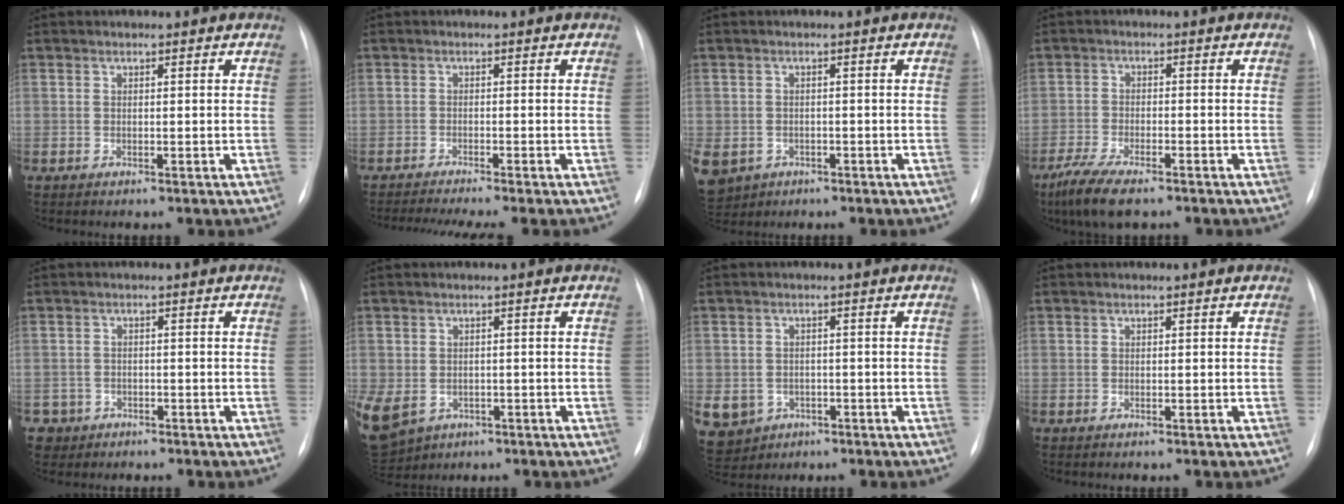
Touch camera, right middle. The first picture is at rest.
{"total": 8.3, "force": [-7.1, -0.6, 4.3], "torque": [-0.052, -0.014, -0.108]}
{"total": 12.5, "force": [-5.7, 10.2, 4.6], "torque": [-0.152, -0.008, -0.075]}
{"total": 7.3, "force": [-5.3, 1.7, 4.7], "torque": [-0.095, -0.017, -0.090]}
{"total": 3.0, "force": [-1.7, 2.5, -0.5], "torque": [0.009, 0.011, -0.028]}
{"total": 20.3, "force": [-8.3, 16.2, 9.1], "torque": [-0.315, -0.024, -0.113]}
{"total": 11.2, "force": [-4.5, 9.7, 3.5], "torque": [-0.107, 0.008, -0.053]}
{"total": 0.0}